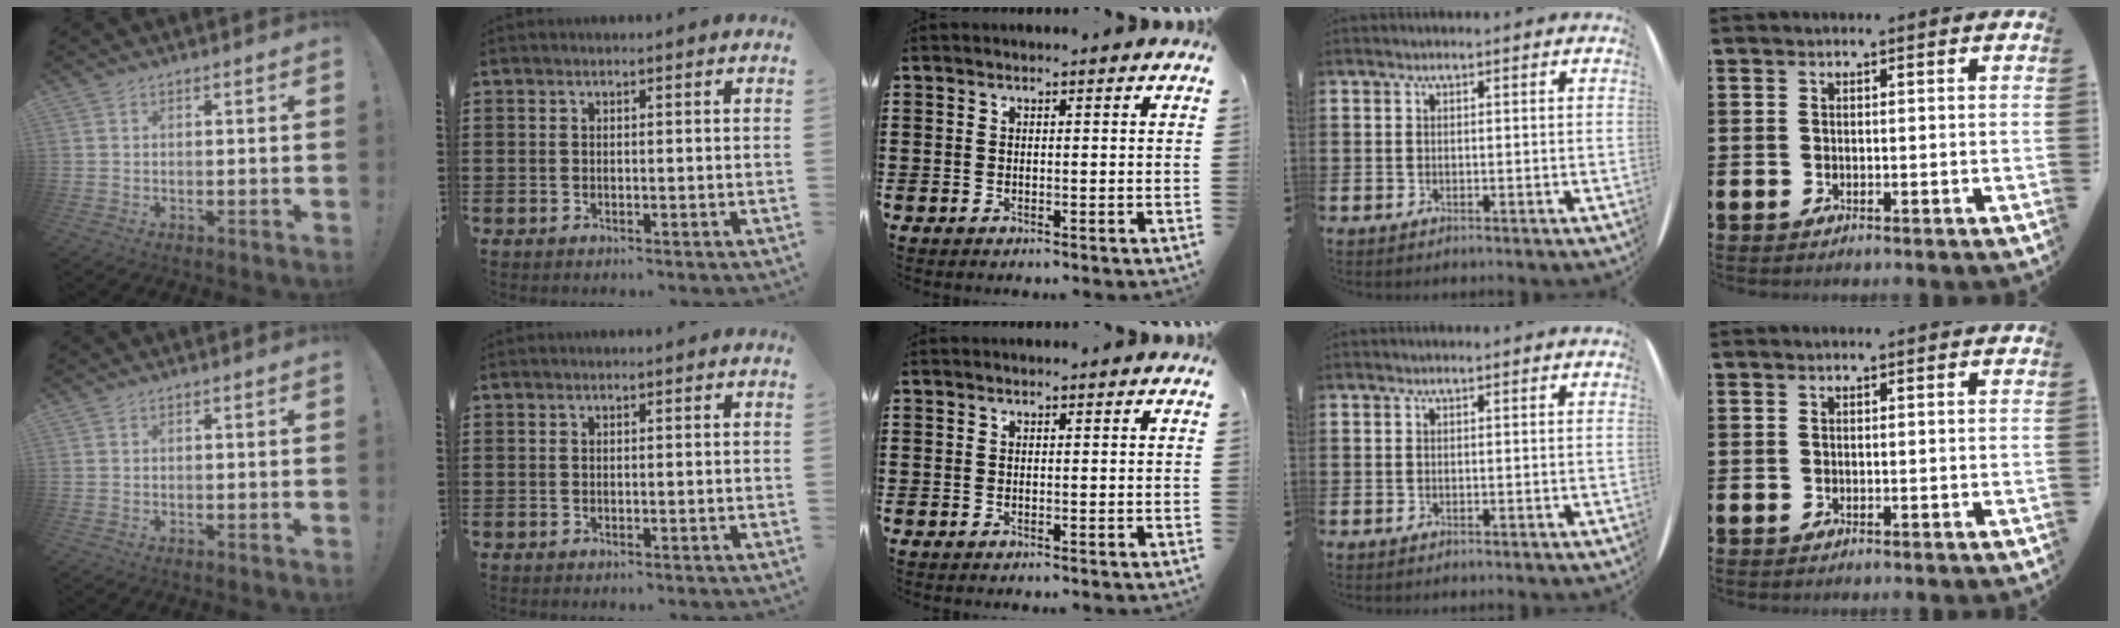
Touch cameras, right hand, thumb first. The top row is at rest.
{}